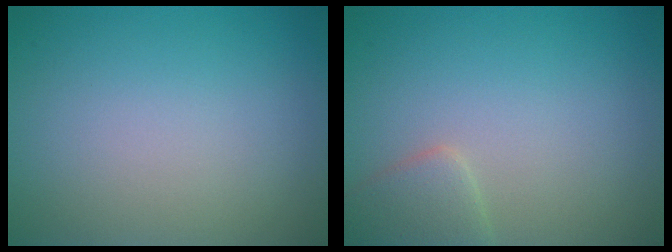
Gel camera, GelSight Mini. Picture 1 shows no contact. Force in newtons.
{"total": 2.3, "press": 2.3, "slide": 0.2}